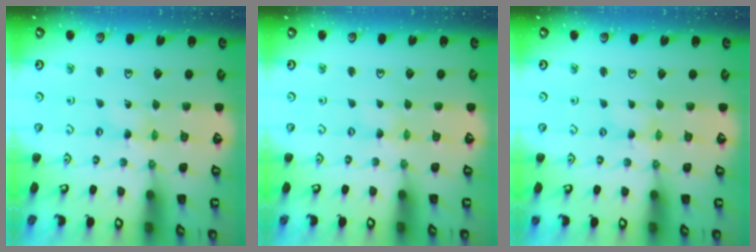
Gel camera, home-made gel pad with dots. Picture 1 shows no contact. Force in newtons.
{"total": 0.0}
{"total": 2.3, "press": 2.3, "slide": 0.3}